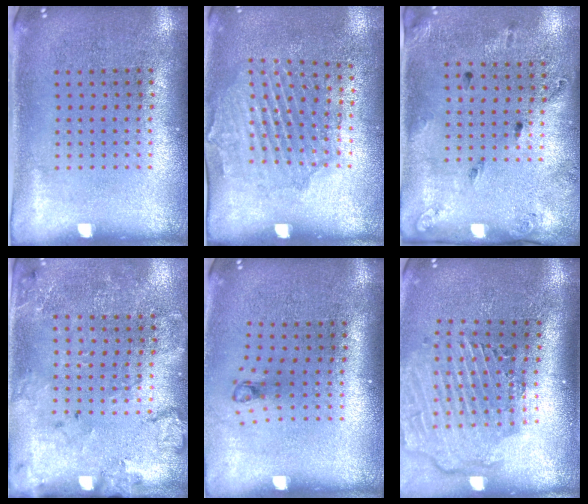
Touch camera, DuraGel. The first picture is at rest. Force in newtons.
{"total": 1.6, "press": 1.4, "slide": 0.7}
{"total": 1.8, "press": 1.0, "slide": 1.5}
{"total": 1.8, "press": 1.6, "slide": 0.8}
{"total": 0.8, "press": 0.4, "slide": 0.7}
{"total": 2.9, "press": 2.4, "slide": 1.7}